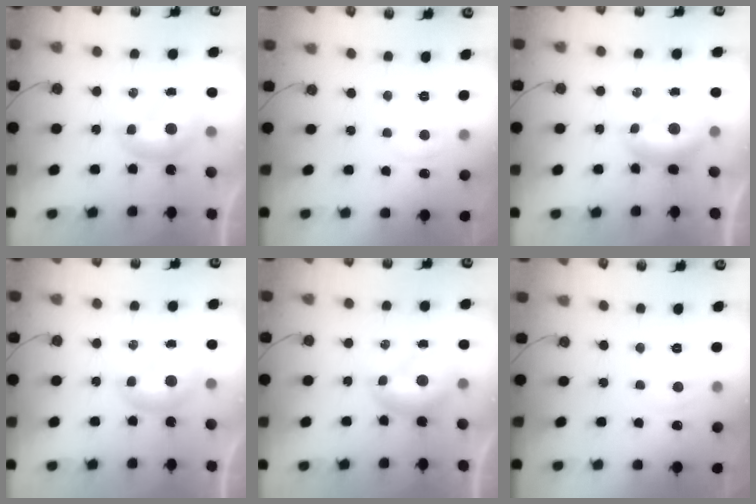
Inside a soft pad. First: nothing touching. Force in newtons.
{"total": 1.2, "press": 1.0, "slide": 0.7}
{"total": 0.6, "press": 0.5, "slide": 0.4}
{"total": 0.0}
{"total": 0.8, "press": 0.7, "slide": 0.3}
{"total": 0.6, "press": 0.3, "slide": 0.6}